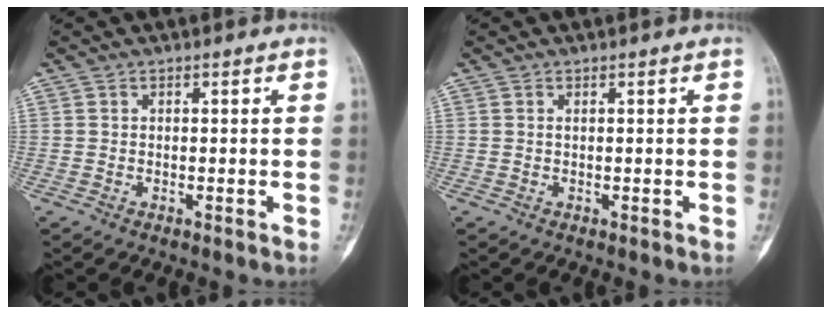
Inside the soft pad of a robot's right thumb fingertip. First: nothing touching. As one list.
[{"total": 0.0}]